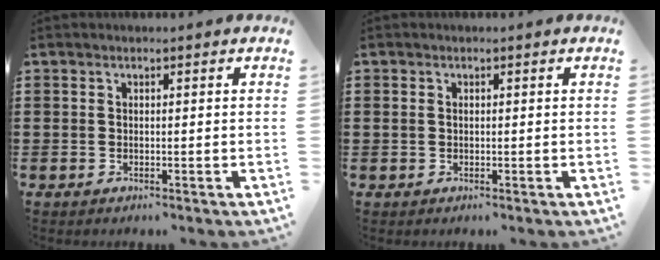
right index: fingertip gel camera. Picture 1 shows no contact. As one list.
[{"total": 0.7, "force": [0.2, 0.6, 0.3], "torque": [-0.007, 0.004, 0.003]}]